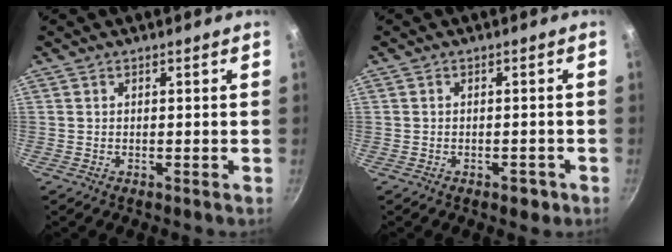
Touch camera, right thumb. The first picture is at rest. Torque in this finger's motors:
{"motor_torque": [-0.06, 0.22, -0.39, -0.01, 0.01]}